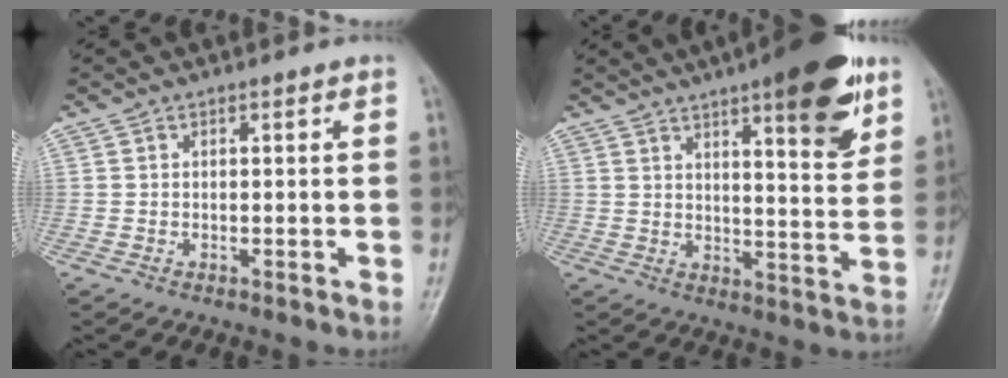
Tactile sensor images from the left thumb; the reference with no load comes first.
{"total": 15.8, "force": [9.0, 4.2, 12.3], "torque": [-0.139, -0.043, 0.122]}